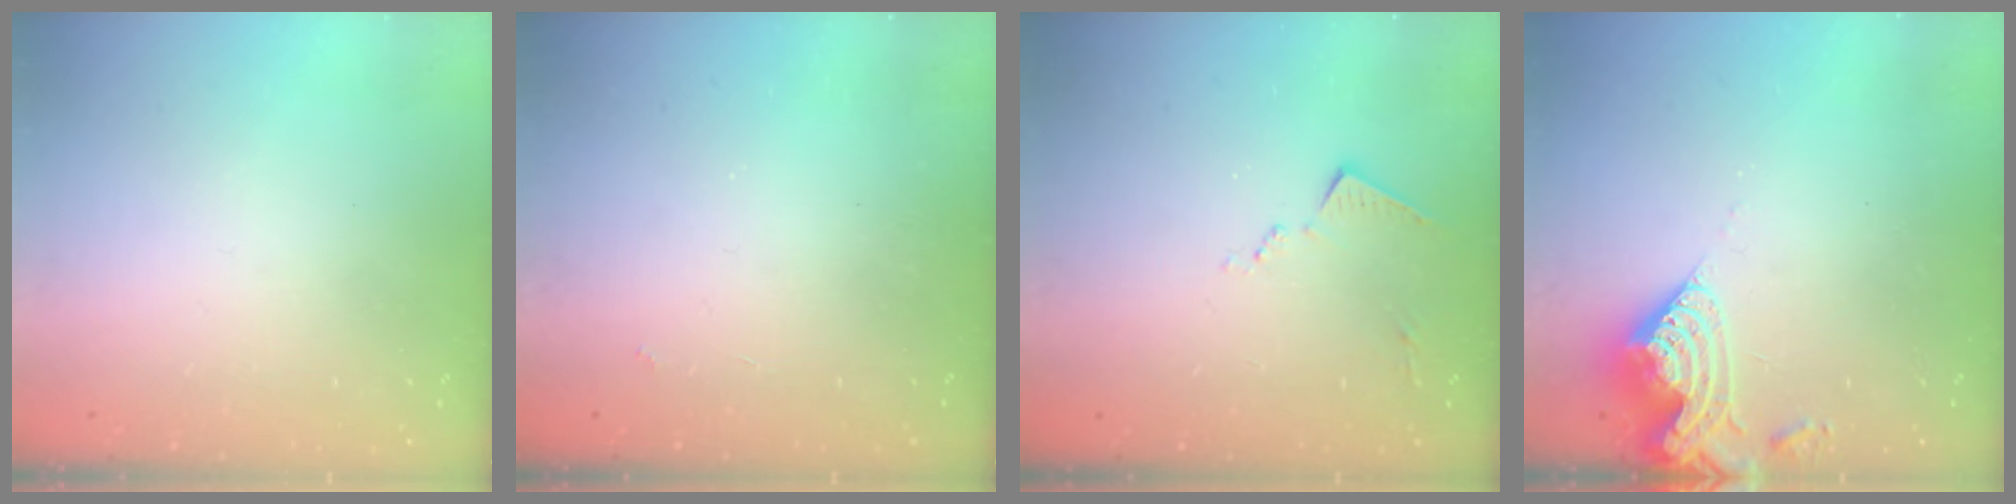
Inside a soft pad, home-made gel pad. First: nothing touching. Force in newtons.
{"total": 2.5, "press": 2.4, "slide": 0.4}
{"total": 8.3, "press": 8.3, "slide": 0.4}
{"total": 10.1, "press": 10.0, "slide": 0.9}